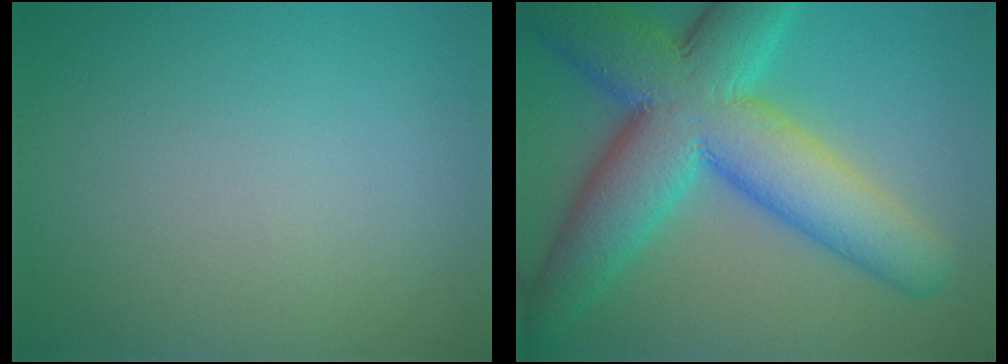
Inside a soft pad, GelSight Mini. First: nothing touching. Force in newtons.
{"total": 12.7, "press": 12.7, "slide": 0.4}